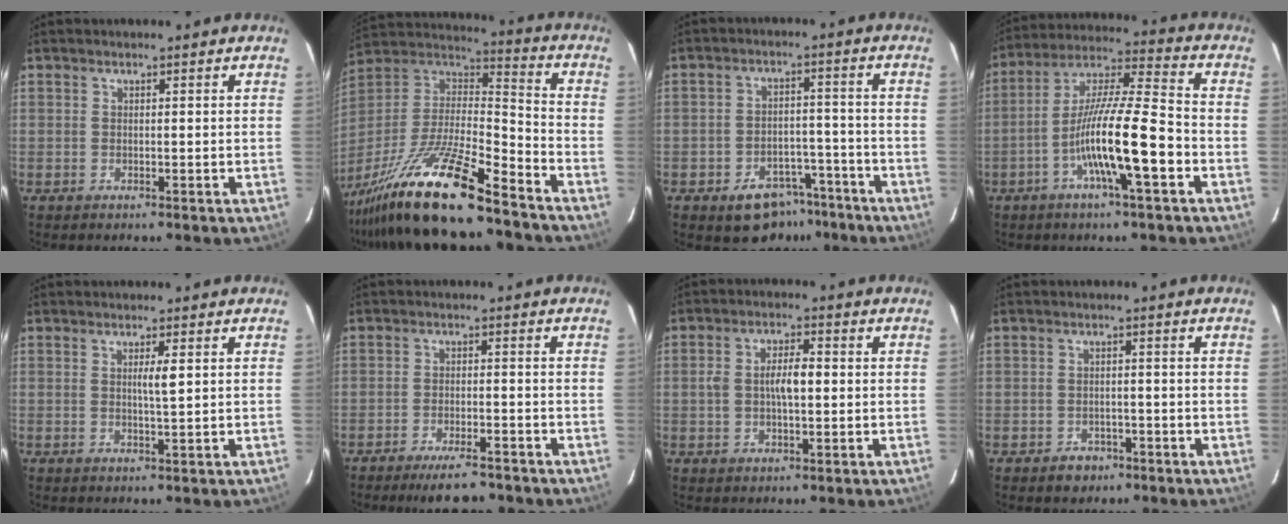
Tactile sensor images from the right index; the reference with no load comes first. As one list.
[{"total": 21.7, "force": [-16.2, 2.6, 14.2], "torque": [-0.295, -0.025, -0.302]}, {"total": 8.2, "force": [-5.5, 5.1, 3.4], "torque": [-0.042, 0.017, -0.076]}, {"total": 14.2, "force": [-4.9, 0.8, 13.3], "torque": [-0.245, 0.007, -0.089]}, {"total": 2.2, "force": [0.5, -0.1, 2.1], "torque": [-0.041, -0.002, 0.008]}, {"total": 6.5, "force": [-5.5, 1.3, 3.2], "torque": [-0.052, -0.010, -0.089]}, {"total": 5.4, "force": [0.1, 2.0, 5.0], "torque": [-0.100, 0.013, 0.002]}, {"total": 2.9, "force": [-1.8, 2.1, 0.7], "torque": [-0.009, 0.007, -0.021]}]